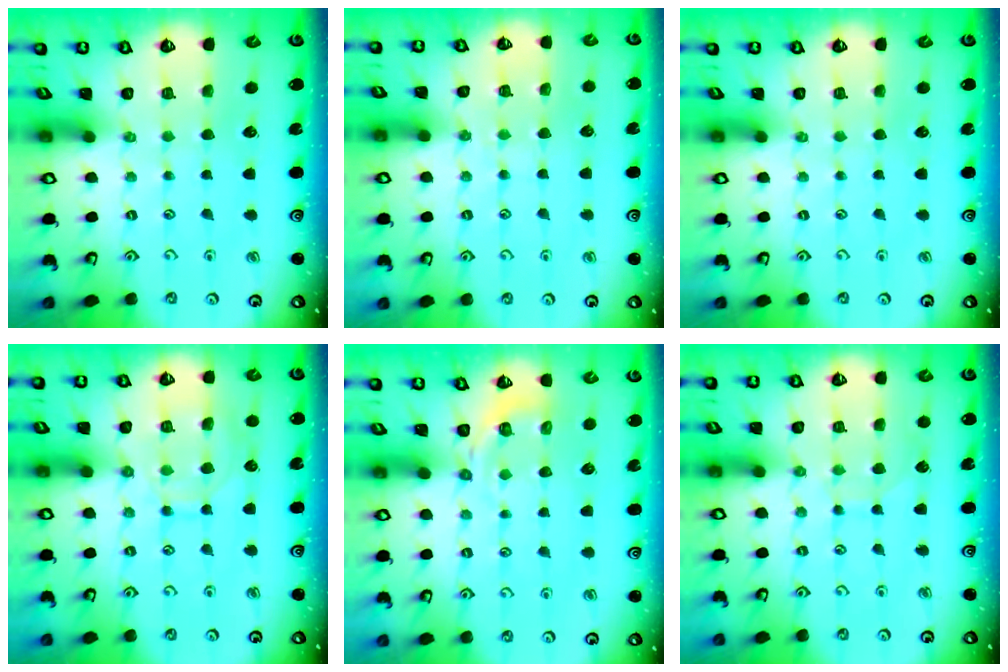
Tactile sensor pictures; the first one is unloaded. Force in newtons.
{"total": 7.4, "press": 7.3, "slide": 0.8}
{"total": 0.0}
{"total": 11.2, "press": 11.1, "slide": 1.0}
{"total": 2.8, "press": 2.1, "slide": 1.8}
{"total": 5.5, "press": 5.5, "slide": 0.5}